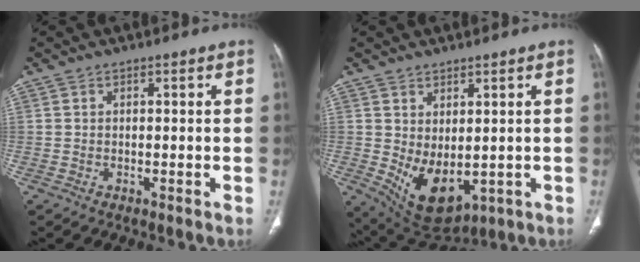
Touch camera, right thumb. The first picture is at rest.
{"total": 9.5, "force": [-0.6, 5.5, 7.8], "torque": [-0.118, -0.013, 0.021]}